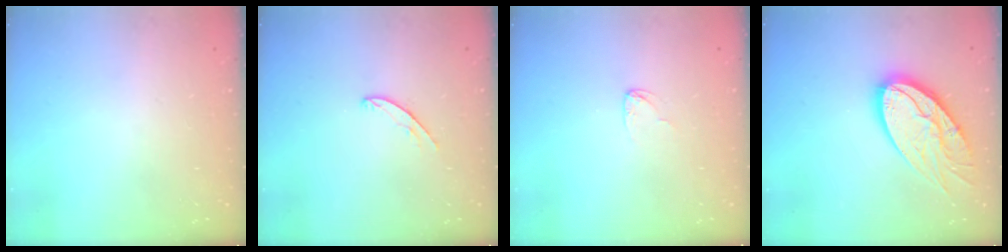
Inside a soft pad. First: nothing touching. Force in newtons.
{"total": 4.2, "press": 4.2, "slide": 0.2}
{"total": 2.7, "press": 2.7, "slide": 0.1}
{"total": 18.4, "press": 18.4, "slide": 1.7}